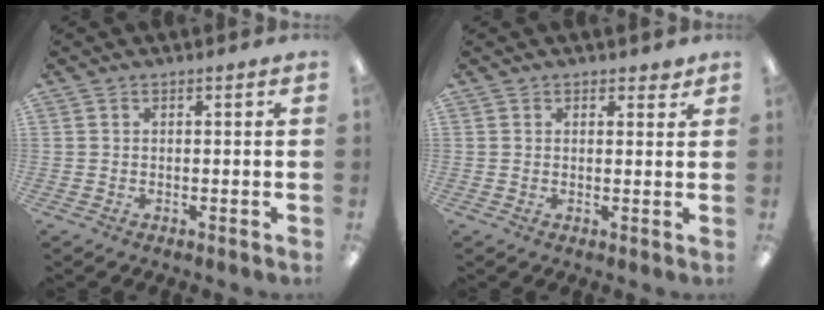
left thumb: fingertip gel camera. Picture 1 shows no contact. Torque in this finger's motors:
{"motor_torque": [-0.28, -0.18, -0.54, 0.09, 0.03]}